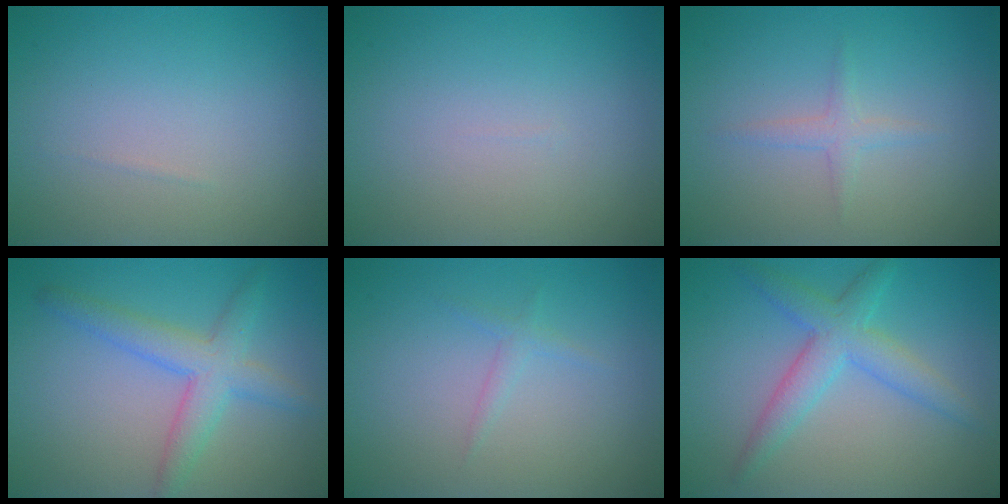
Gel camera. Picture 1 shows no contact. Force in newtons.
{"total": 0.0}
{"total": 1.3, "press": 1.3, "slide": 0.1}
{"total": 4.0, "press": 4.0, "slide": 0.1}
{"total": 0.9, "press": 0.9, "slide": 0.1}
{"total": 4.0, "press": 4.0, "slide": 0.1}